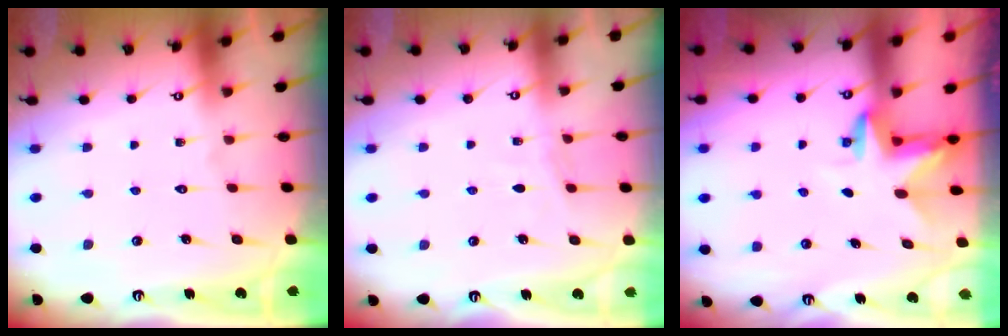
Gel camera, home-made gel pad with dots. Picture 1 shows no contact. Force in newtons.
{"total": 3.2, "press": 3.2, "slide": 0.4}
{"total": 3.3, "press": 3.3, "slide": 0.1}